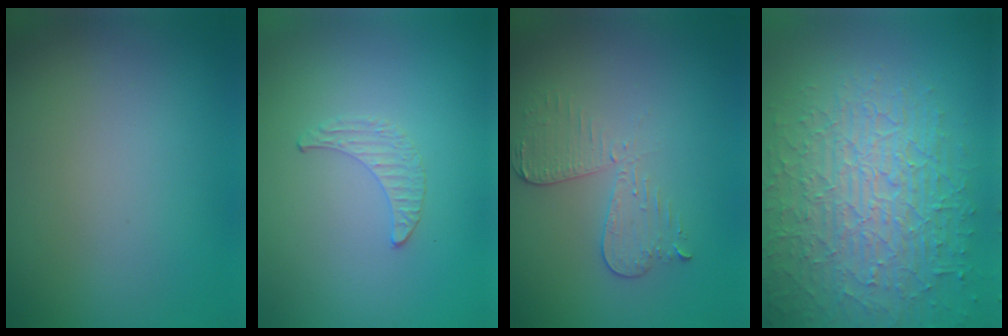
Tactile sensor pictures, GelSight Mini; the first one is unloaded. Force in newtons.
{"total": 0.5, "press": 0.5, "slide": 0.2}
{"total": 3.0, "press": 2.7, "slide": 1.2}
{"total": 8.9, "press": 6.3, "slide": 6.4}